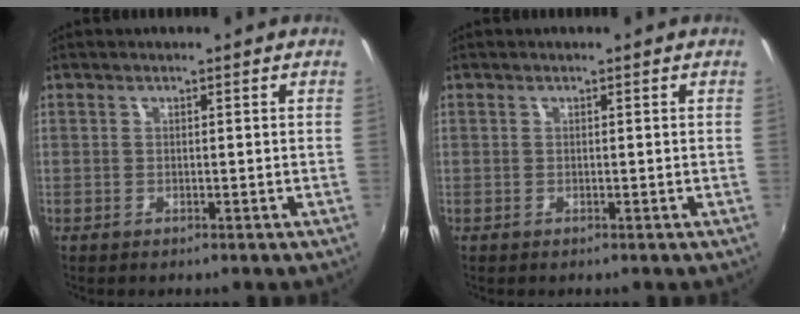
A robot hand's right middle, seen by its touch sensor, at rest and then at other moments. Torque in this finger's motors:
{"motor_torque": [-0.07, 0.07, 0.00, 0.00]}